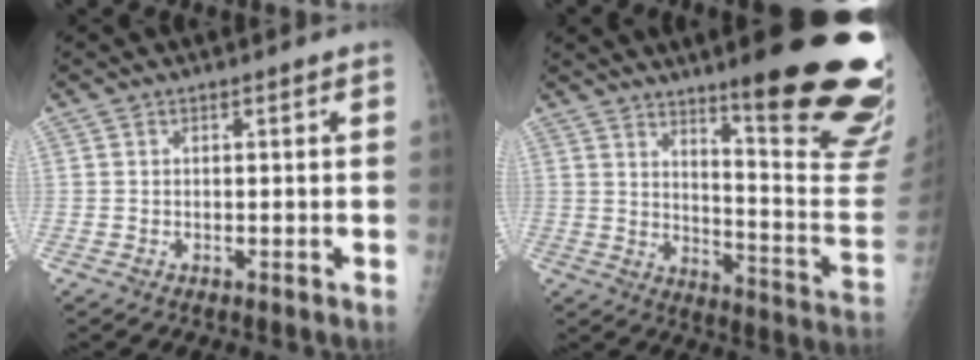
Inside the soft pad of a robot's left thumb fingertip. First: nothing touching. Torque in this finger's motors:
{"motor_torque": [2.93, 0.80, 1.34, -1.43, 0.31]}